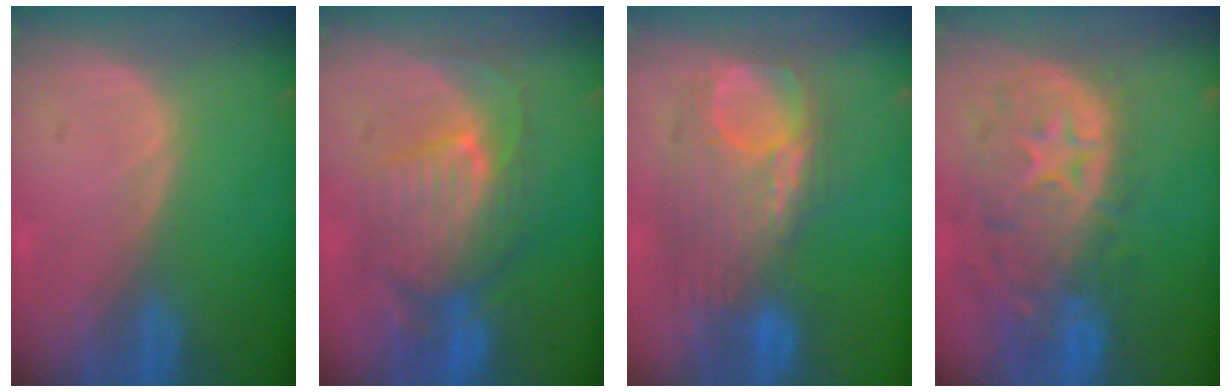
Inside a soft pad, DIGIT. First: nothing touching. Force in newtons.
{"total": 9.1, "press": 8.7, "slide": 2.6}
{"total": 9.6, "press": 9.4, "slide": 2.1}
{"total": 12.3, "press": 10.5, "slide": 6.5}